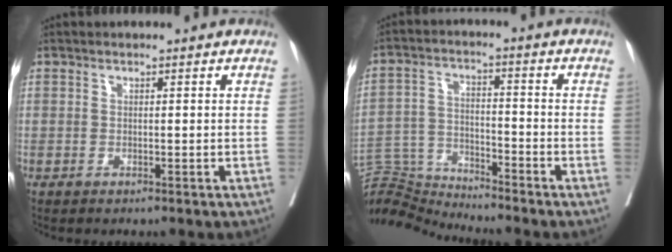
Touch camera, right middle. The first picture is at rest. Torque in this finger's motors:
{"motor_torque": [-0.50, -0.30, -0.30, -0.13]}